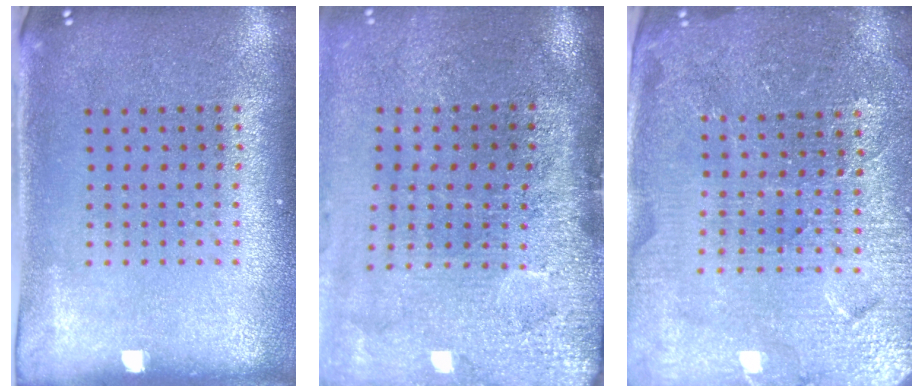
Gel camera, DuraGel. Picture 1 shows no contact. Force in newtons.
{"total": 4.8, "press": 3.7, "slide": 3.0}
{"total": 4.3, "press": 4.1, "slide": 1.2}